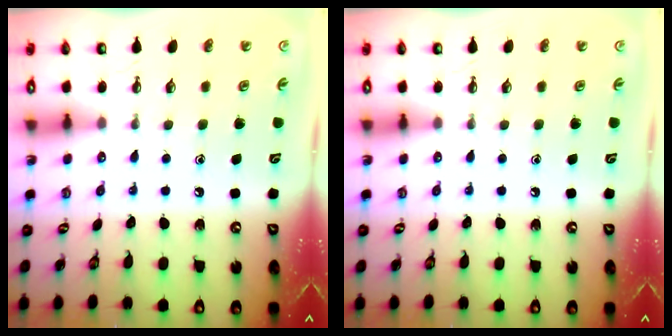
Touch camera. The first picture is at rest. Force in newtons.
{"total": 0.0}